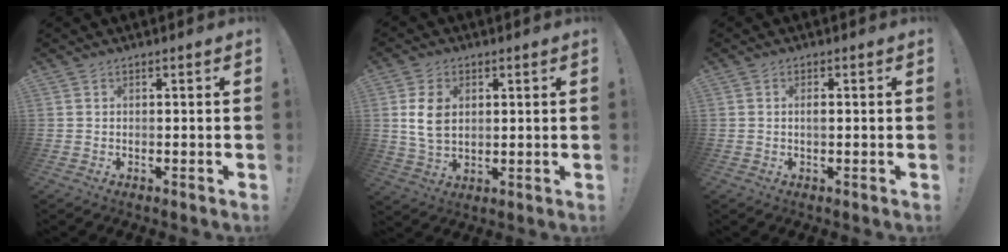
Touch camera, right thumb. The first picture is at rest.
{"total": 9.0, "force": [1.9, 6.3, 6.1], "torque": [-0.114, 0.001, 0.034]}
{"total": 1.1, "force": [-0.2, 0.3, 1.0], "torque": [-0.016, 0.000, -0.004]}